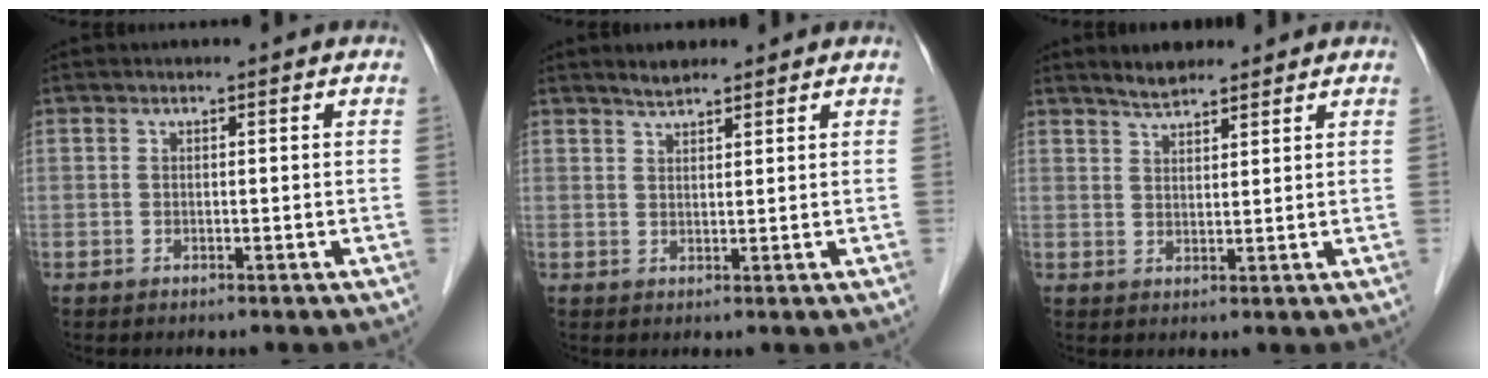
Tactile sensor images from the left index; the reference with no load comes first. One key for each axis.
{"total": 2.8, "fx": 2.5, "fy": 0.7, "fz": 1.0, "tx": -0.020, "ty": 0.010, "tz": 0.043}
{"total": 4.1, "fx": 3.7, "fy": 1.1, "fz": 1.4, "tx": -0.030, "ty": 0.011, "tz": 0.065}